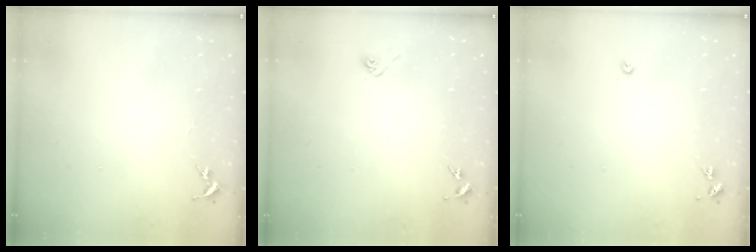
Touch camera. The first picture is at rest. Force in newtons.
{"total": 3.0, "press": 2.9, "slide": 0.9}
{"total": 2.2, "press": 2.2, "slide": 0.3}